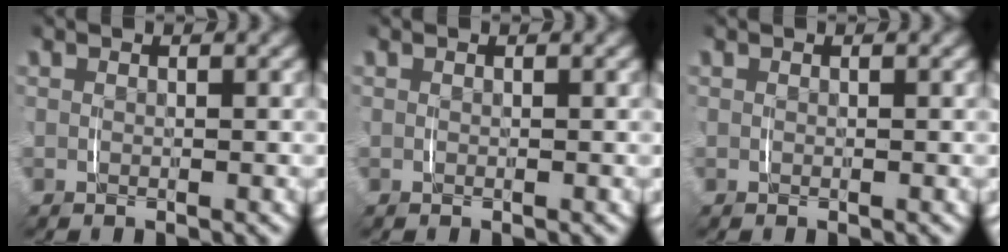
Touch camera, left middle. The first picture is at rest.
{"total": 0.0}
{"total": 0.0}